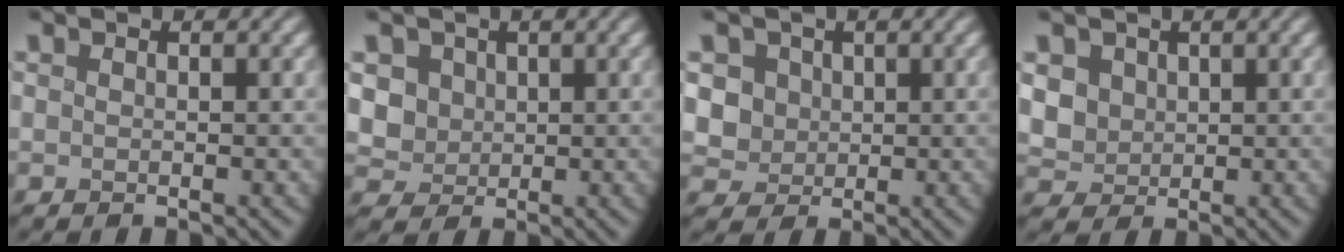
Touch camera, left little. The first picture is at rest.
{"total": 4.1, "force": [0.5, 3.7, 1.8], "torque": [-0.055, 0.005, 0.010]}
{"total": 4.4, "force": [0.5, 4.0, 1.9], "torque": [-0.052, 0.010, 0.008]}
{"total": 3.3, "force": [0.4, 2.9, 1.5], "torque": [-0.045, -0.002, 0.005]}